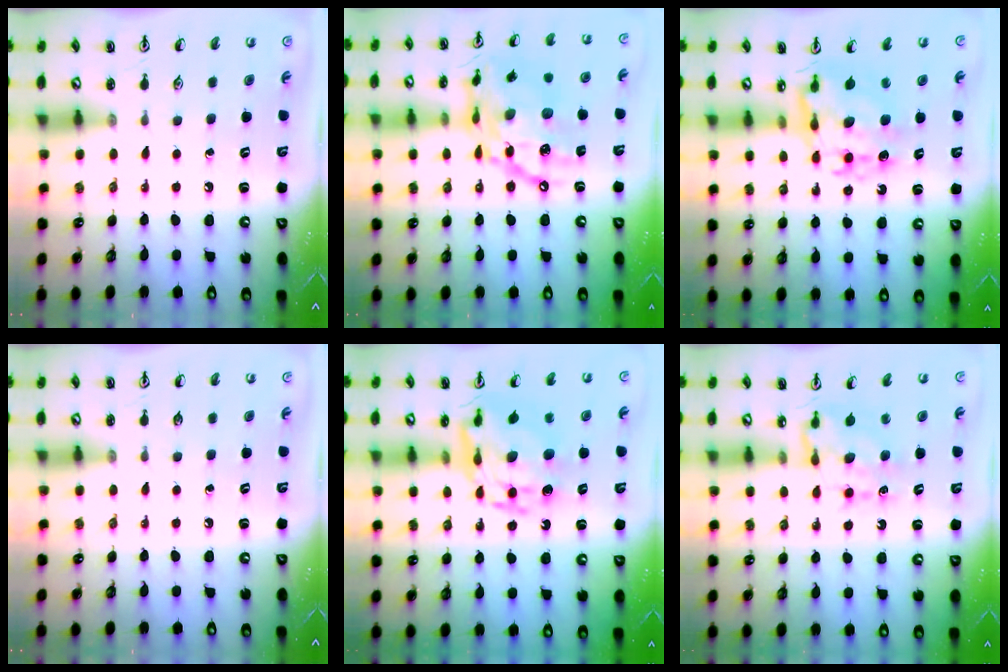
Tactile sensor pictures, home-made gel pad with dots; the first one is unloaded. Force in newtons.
{"total": 20.1, "press": 20.1, "slide": 1.7}
{"total": 10.0, "press": 10.0, "slide": 0.8}
{"total": 0.0}
{"total": 13.7, "press": 13.6, "slide": 1.8}
{"total": 7.0, "press": 7.0, "slide": 0.5}